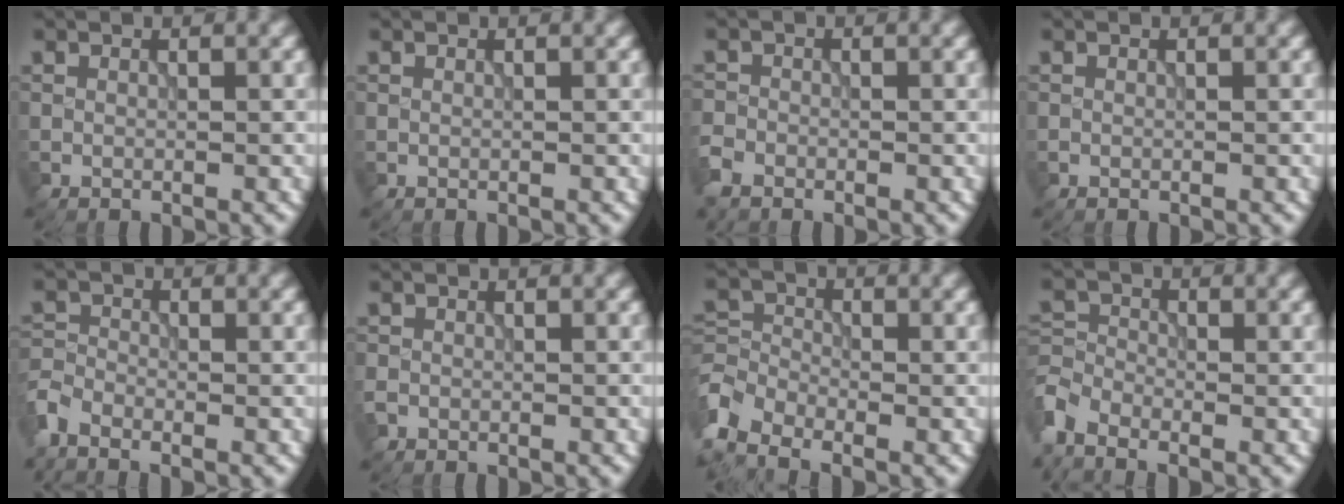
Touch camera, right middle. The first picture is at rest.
{"total": 0.0}
{"total": 2.1, "force": [-1.6, 1.3, 0.6], "torque": [-0.015, -0.003, -0.042]}
{"total": 0.0}
{"total": 2.9, "force": [-2.3, 1.2, 1.2], "torque": [-0.027, -0.005, -0.063]}
{"total": 0.9, "force": [-0.5, 0.8, 0.1], "torque": [0.000, -0.004, -0.014]}
{"total": 4.1, "force": [-2.5, 2.5, 2.1], "torque": [-0.044, -0.001, -0.048]}
{"total": 3.3, "force": [-2.5, 1.7, 1.4], "torque": [-0.034, -0.006, -0.059]}